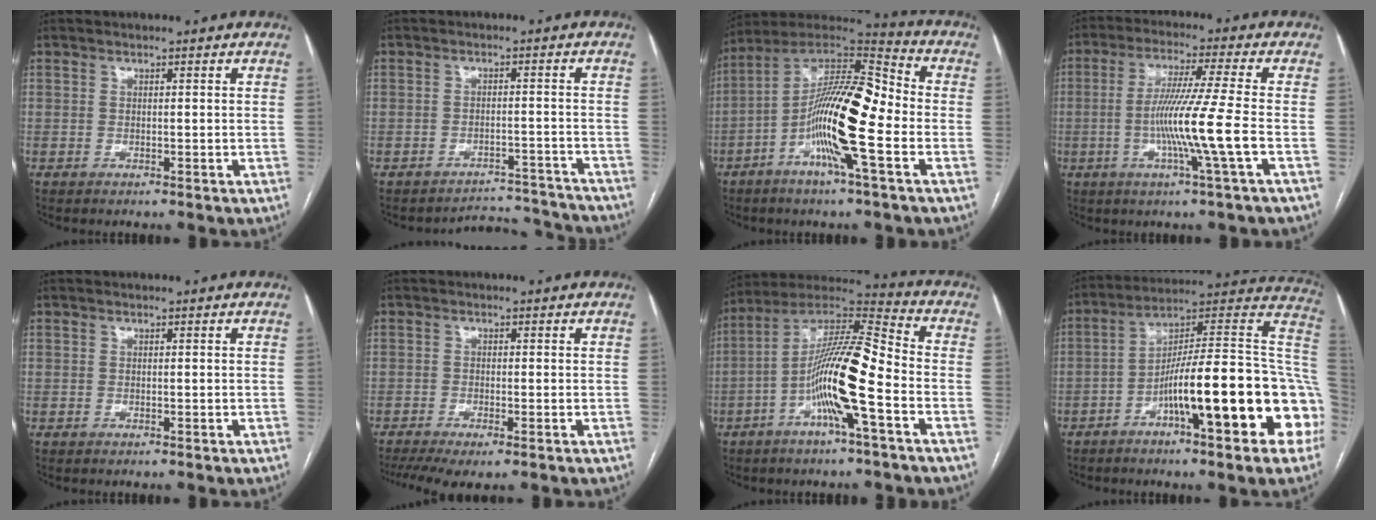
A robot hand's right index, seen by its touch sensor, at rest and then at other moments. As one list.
[{"total": 7.7, "force": [-7.4, 1.2, -1.8], "torque": [0.034, 0.036, -0.092]}, {"total": 16.7, "force": [-4.5, 2.1, 16.0], "torque": [-0.289, 0.013, -0.084]}, {"total": 10.8, "force": [-2.5, -2.1, 10.3], "torque": [-0.195, -0.013, -0.050]}, {"total": 0.0}, {"total": 6.7, "force": [-4.5, 1.5, 4.7], "torque": [-0.080, -0.014, -0.077]}, {"total": 15.5, "force": [-4.7, 1.1, 14.7], "torque": [-0.274, 0.012, -0.089]}, {"total": 22.6, "force": [-6.8, 2.8, 21.4], "torque": [-0.246, 0.030, -0.100]}]